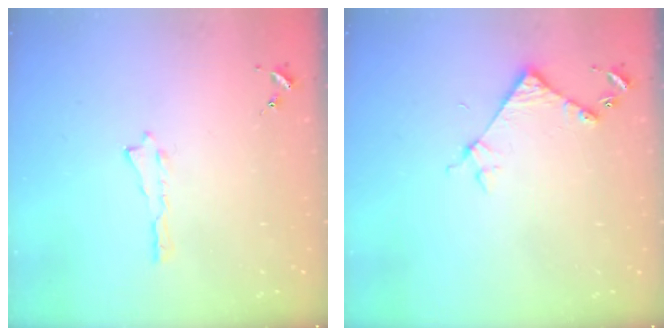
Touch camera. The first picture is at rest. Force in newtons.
{"total": 4.4, "press": 4.4, "slide": 0.4}